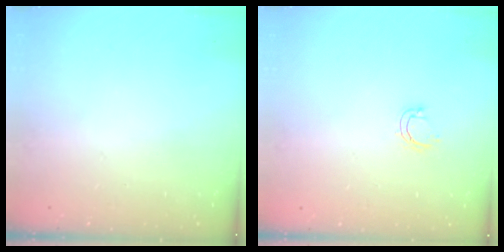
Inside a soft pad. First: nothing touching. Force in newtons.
{"total": 3.7, "press": 3.7, "slide": 0.3}